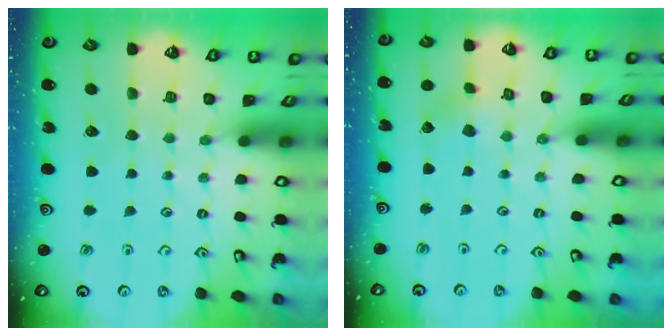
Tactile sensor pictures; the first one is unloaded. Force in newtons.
{"total": 2.6, "press": 2.5, "slide": 0.8}